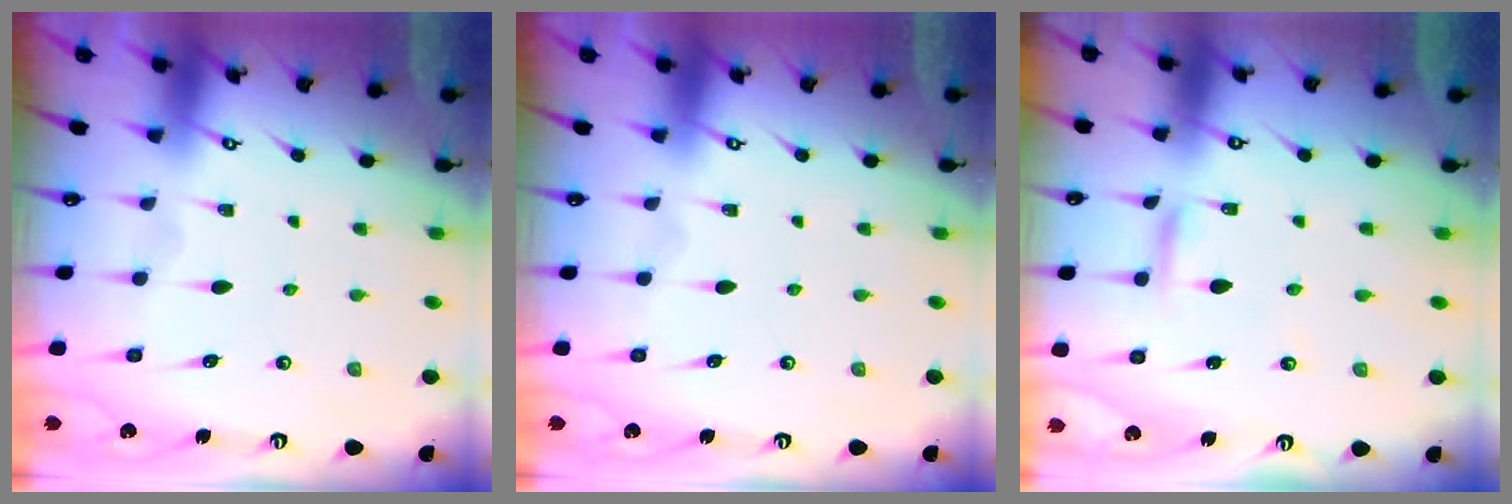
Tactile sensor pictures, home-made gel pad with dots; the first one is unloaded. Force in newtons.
{"total": 0.0}
{"total": 2.1, "press": 2.1, "slide": 0.1}